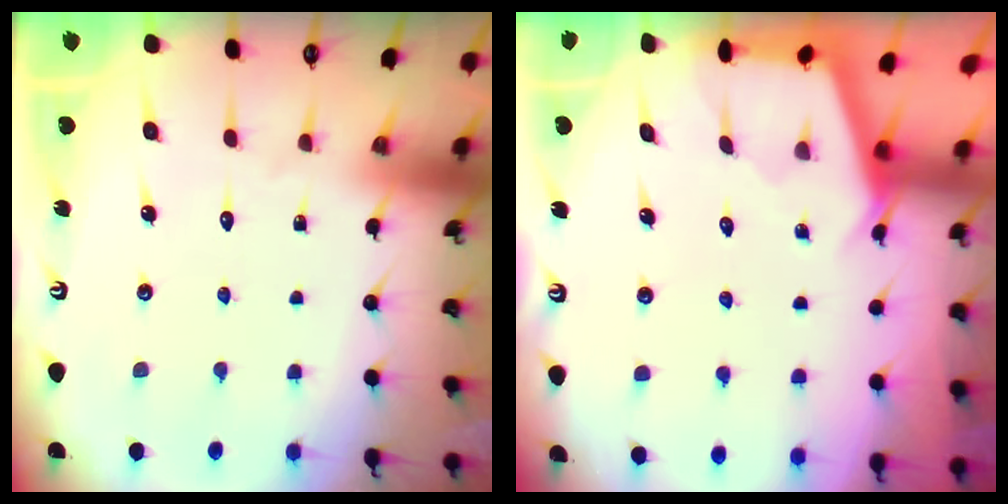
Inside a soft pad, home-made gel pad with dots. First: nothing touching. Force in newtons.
{"total": 2.6, "press": 2.6, "slide": 0.3}